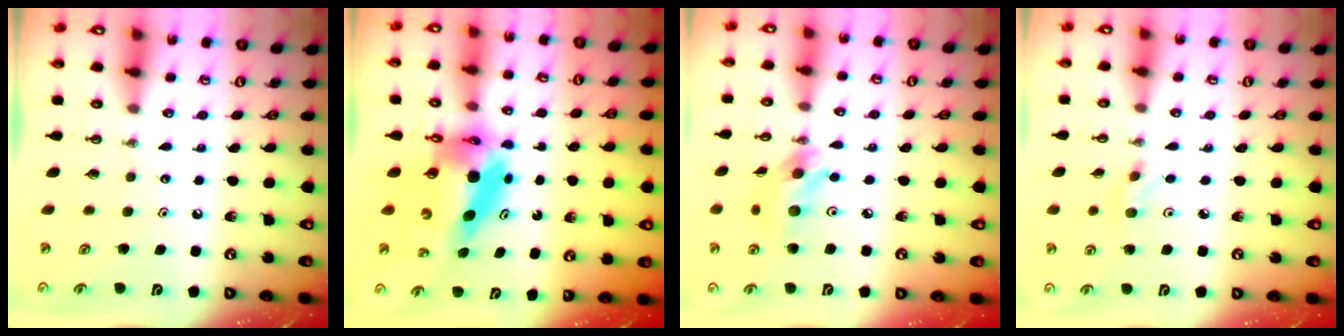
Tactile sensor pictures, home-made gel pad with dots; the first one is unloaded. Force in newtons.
{"total": 9.3, "press": 9.3, "slide": 0.9}
{"total": 11.5, "press": 11.5, "slide": 0.8}
{"total": 3.9, "press": 3.6, "slide": 1.4}